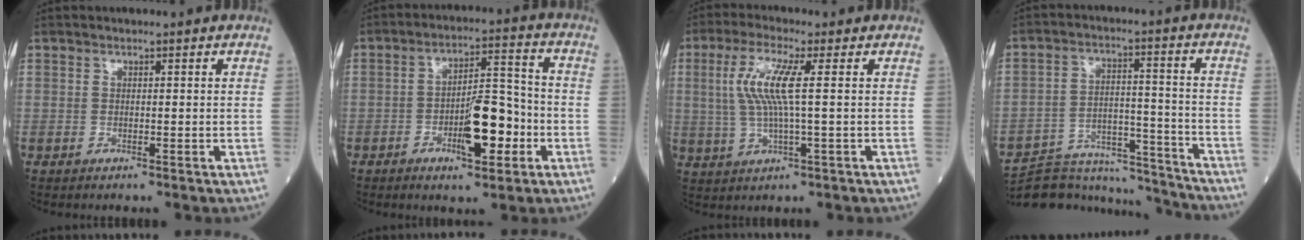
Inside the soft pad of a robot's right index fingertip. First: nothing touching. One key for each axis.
{"total": 9.3, "fx": -3.2, "fy": 2.8, "fz": 8.2, "tx": -0.139, "ty": 0.013, "tz": -0.047}
{"total": 7.6, "fx": 1.4, "fy": 0.2, "fz": 7.5, "tx": -0.171, "ty": 0.007, "tz": 0.029}
{"total": 14.8, "fx": -14.5, "fy": 2.5, "fz": 1.6, "tx": -0.021, "ty": 0.043, "tz": -0.217}